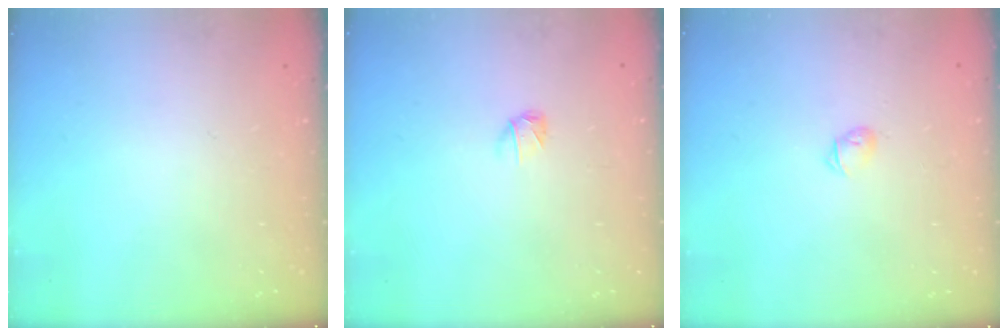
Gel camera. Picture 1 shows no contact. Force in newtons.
{"total": 2.6, "press": 2.5, "slide": 0.6}
{"total": 2.8, "press": 2.7, "slide": 0.6}